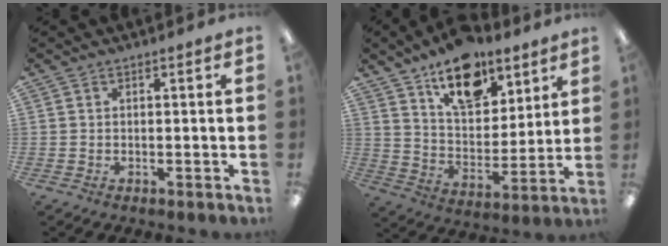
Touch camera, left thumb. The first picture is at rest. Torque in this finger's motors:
{"motor_torque": [0.51, 0.48, 0.98, -1.33, 0.12]}